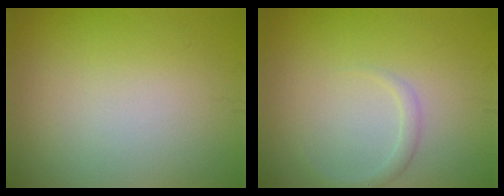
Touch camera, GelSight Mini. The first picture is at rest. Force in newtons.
{"total": 1.2, "press": 1.2, "slide": 0.1}